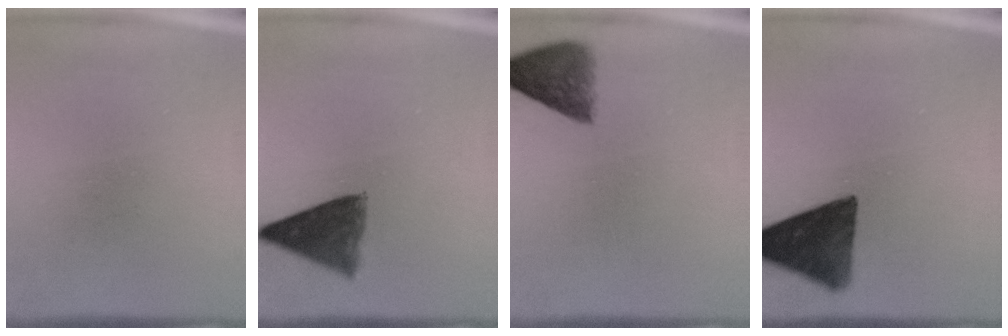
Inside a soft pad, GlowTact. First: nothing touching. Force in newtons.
{"total": 8.0}
{"total": 5.7}
{"total": 12.5}